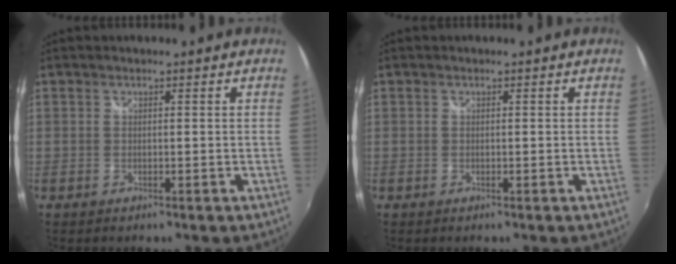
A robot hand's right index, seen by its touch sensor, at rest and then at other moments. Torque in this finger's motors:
{"motor_torque": [-0.01, 0.01, 0.00, 0.01]}